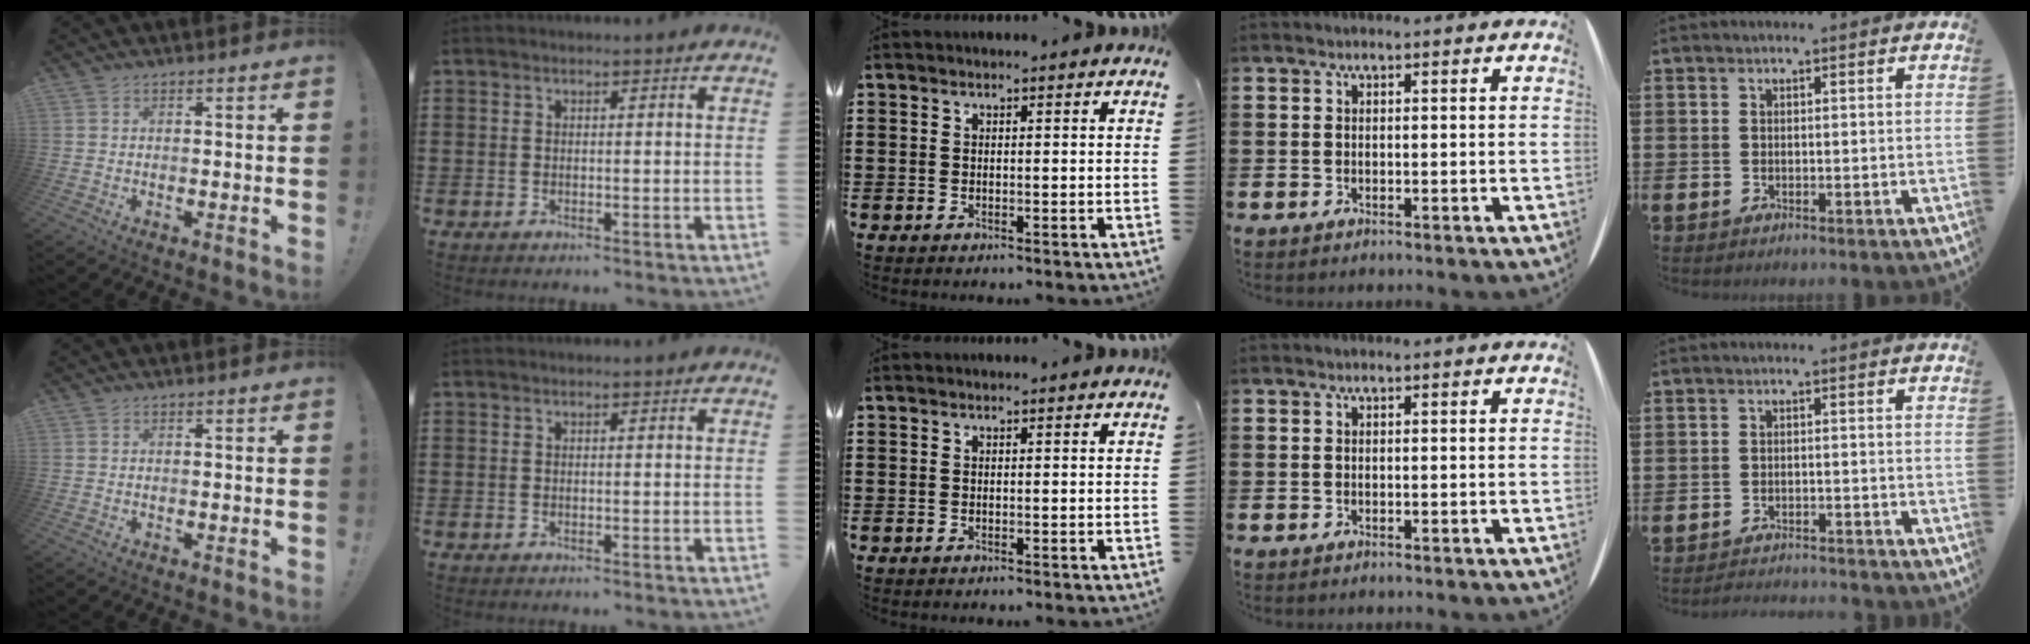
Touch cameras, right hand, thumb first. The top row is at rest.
{"little": {"total": 1.8, "force": [-1.8, -0.1, 0.0], "torque": [-0.004, 0.004, -0.038]}}